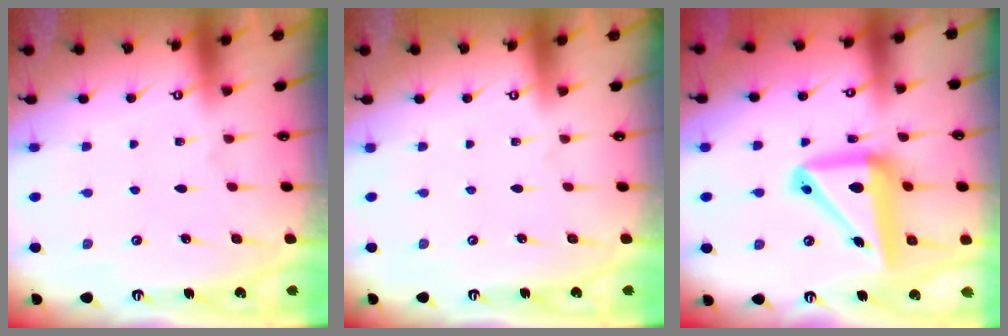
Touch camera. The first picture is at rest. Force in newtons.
{"total": 0.0}
{"total": 15.4, "press": 15.3, "slide": 2.1}